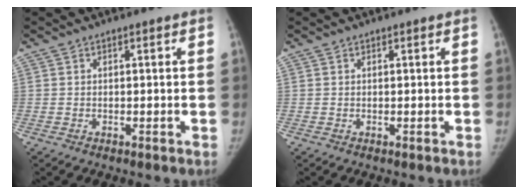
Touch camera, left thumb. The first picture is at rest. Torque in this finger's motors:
{"motor_torque": [0.00, 0.00, 0.22, -0.05, 0.00]}